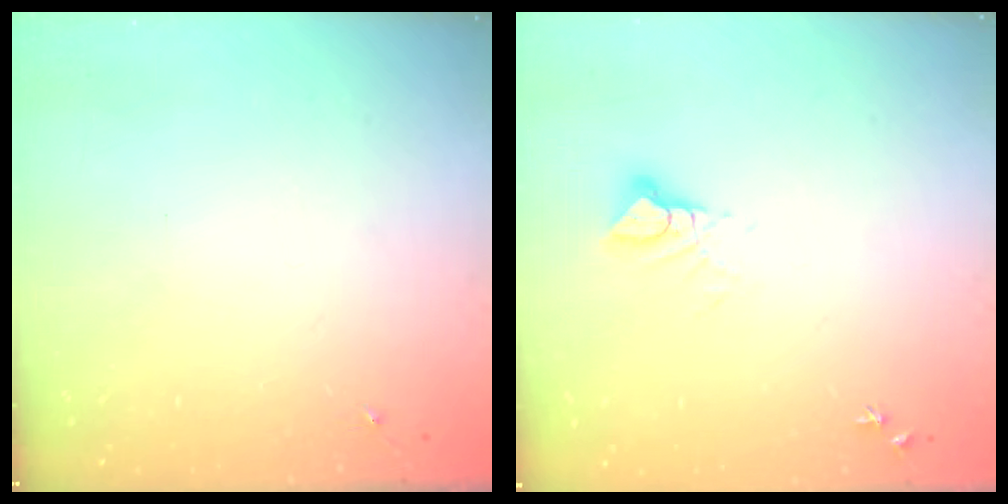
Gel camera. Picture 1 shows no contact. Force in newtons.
{"total": 4.0, "press": 3.9, "slide": 0.4}